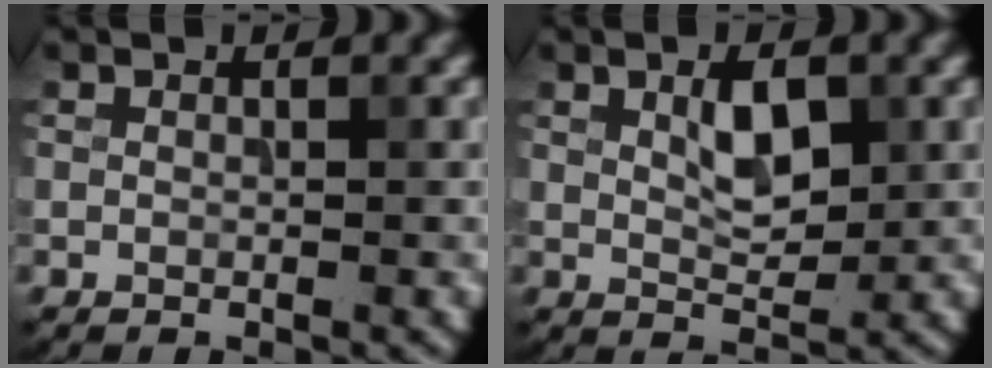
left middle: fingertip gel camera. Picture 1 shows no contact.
{"total": 3.2, "force": [0.9, 1.5, 2.7], "torque": [-0.047, 0.000, 0.017]}